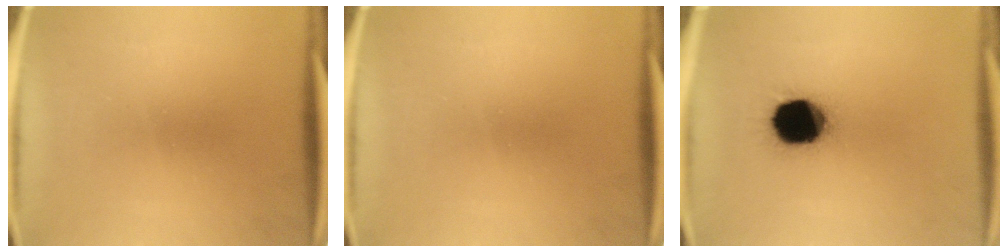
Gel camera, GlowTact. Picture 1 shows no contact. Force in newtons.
{"total": 0.0}
{"total": 16.5}